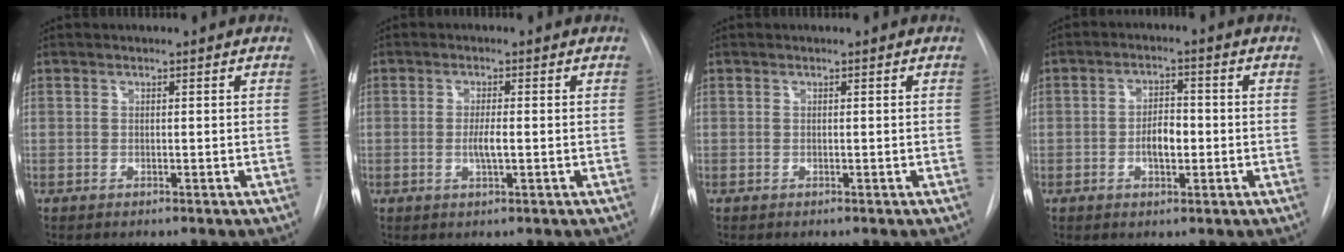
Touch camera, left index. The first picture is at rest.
{"total": 2.5, "force": [-0.4, 0.2, 2.4], "torque": [-0.048, -0.005, -0.007]}
{"total": 0.0}
{"total": 4.3, "force": [-1.0, 2.0, 3.7], "torque": [-0.065, 0.006, -0.017]}